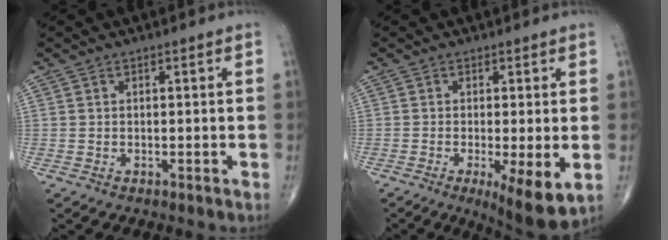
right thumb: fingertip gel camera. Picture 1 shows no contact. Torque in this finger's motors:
{"motor_torque": [-0.16, 0.39, 0.12, -0.13, 0.04]}